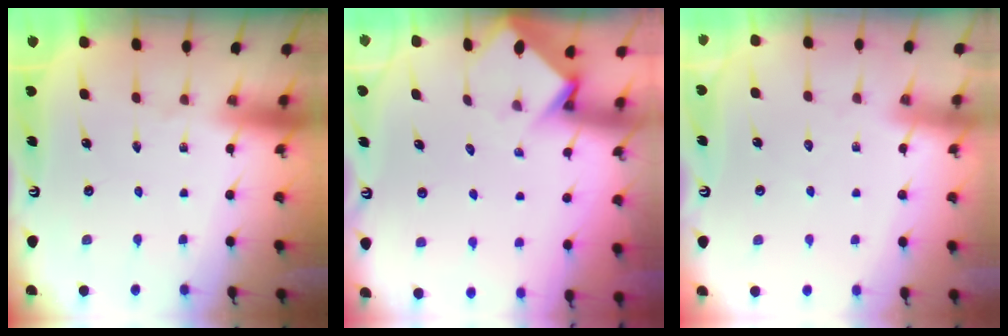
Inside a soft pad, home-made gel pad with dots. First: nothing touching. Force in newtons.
{"total": 3.5, "press": 3.5, "slide": 0.3}
{"total": 2.5, "press": 2.4, "slide": 0.4}